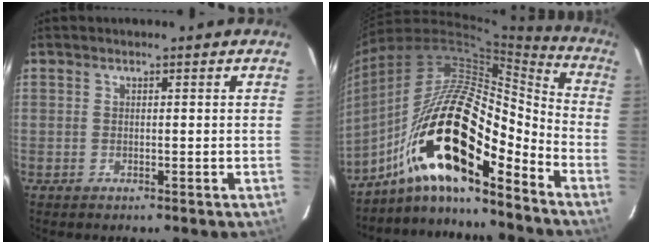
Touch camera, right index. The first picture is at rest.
{"total": 18.4, "force": [-10.2, 4.5, 14.6], "torque": [-0.269, 0.030, -0.174]}